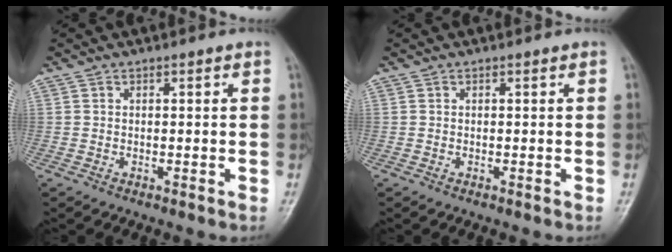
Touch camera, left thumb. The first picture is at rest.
{"total": 0.0}